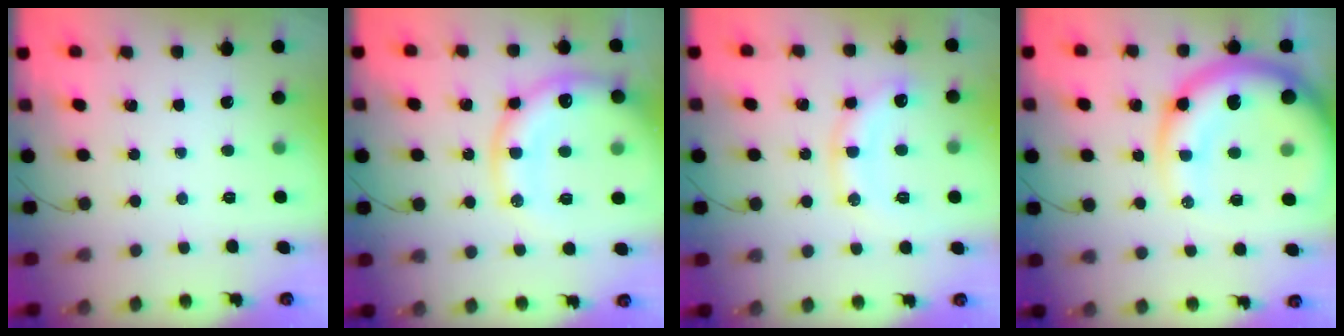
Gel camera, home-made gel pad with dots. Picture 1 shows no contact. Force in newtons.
{"total": 19.1, "press": 18.7, "slide": 3.7}
{"total": 11.5, "press": 11.5, "slide": 0.6}
{"total": 20.8, "press": 20.2, "slide": 5.0}